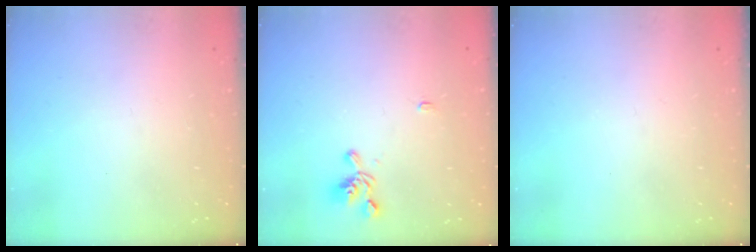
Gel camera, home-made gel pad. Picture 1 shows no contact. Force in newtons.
{"total": 4.0, "press": 3.9, "slide": 0.8}
{"total": 0.0}